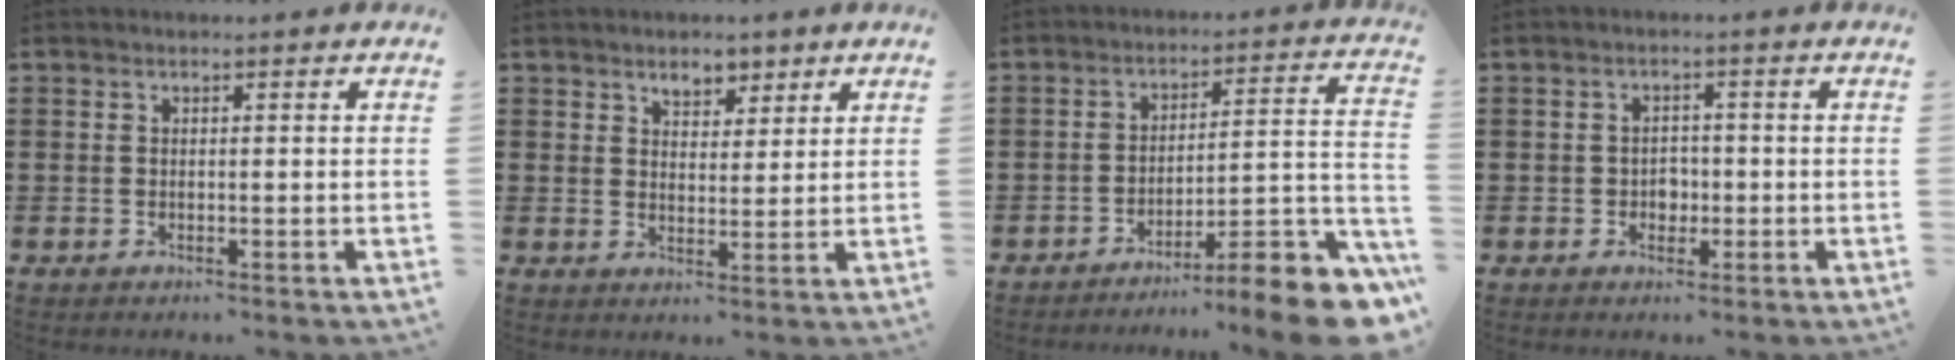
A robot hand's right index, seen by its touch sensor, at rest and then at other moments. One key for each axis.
{"total": 3.5, "fx": 2.7, "fy": 2.0, "fz": 1.0, "tx": -0.015, "ty": 0.004, "tz": 0.047}
{"total": 8.7, "fx": -7.0, "fy": 0.6, "fz": 5.0, "tx": -0.059, "ty": 0.001, "tz": -0.135}
{"total": 2.0, "fx": -0.6, "fy": 1.6, "fz": 1.1, "tx": -0.024, "ty": 0.004, "tz": -0.013}